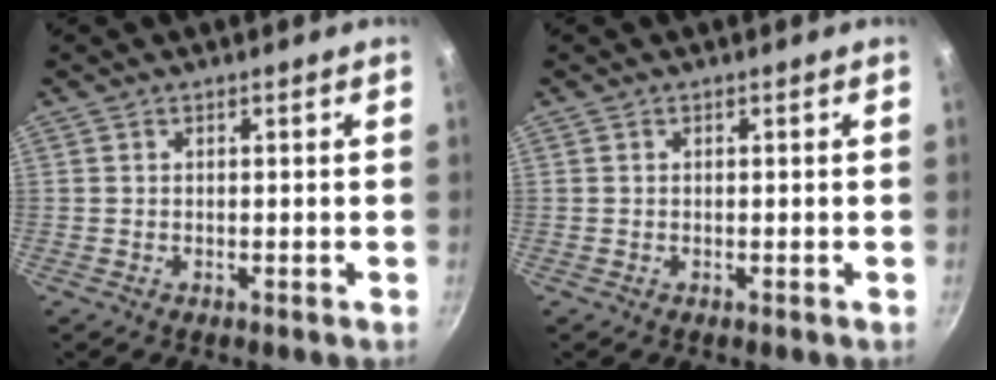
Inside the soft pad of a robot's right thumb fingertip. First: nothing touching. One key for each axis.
{"total": 0.0}